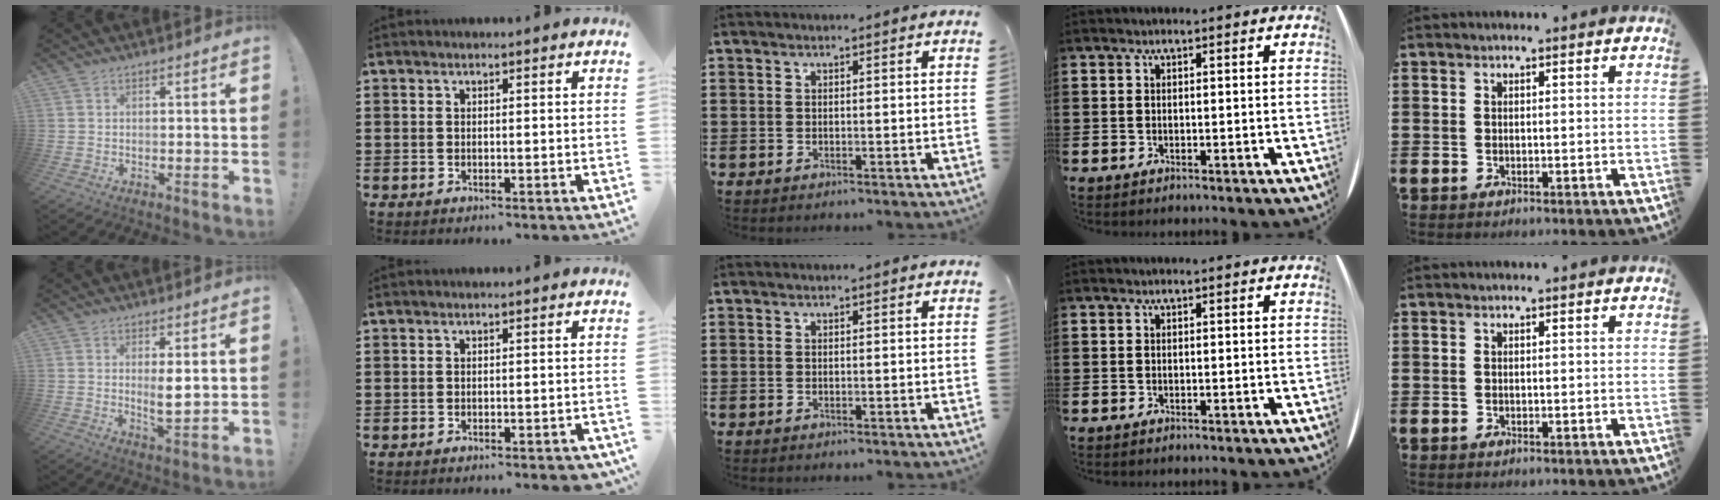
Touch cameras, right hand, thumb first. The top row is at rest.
{"thumb": {"total": 5.4, "force": [1.4, 1.4, 5.0], "torque": [-0.081, -0.017, 0.020]}, "index": {"total": 1.0, "force": [-0.9, 0.1, 0.4], "torque": [-0.011, -0.004, -0.018]}}